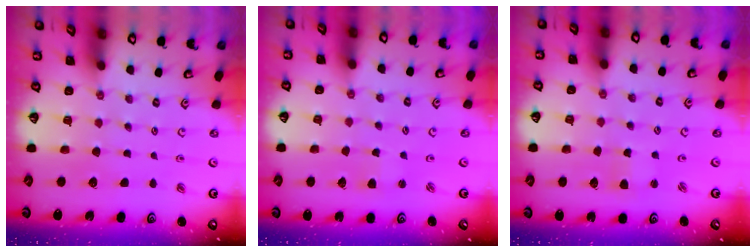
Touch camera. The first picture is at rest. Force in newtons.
{"total": 2.0, "press": 2.0, "slide": 0.3}
{"total": 1.4, "press": 1.3, "slide": 0.3}